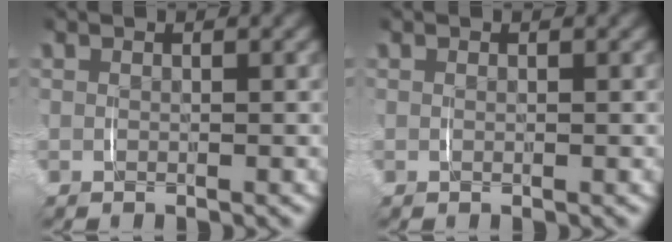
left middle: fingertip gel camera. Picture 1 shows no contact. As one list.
[{"total": 0.0}]